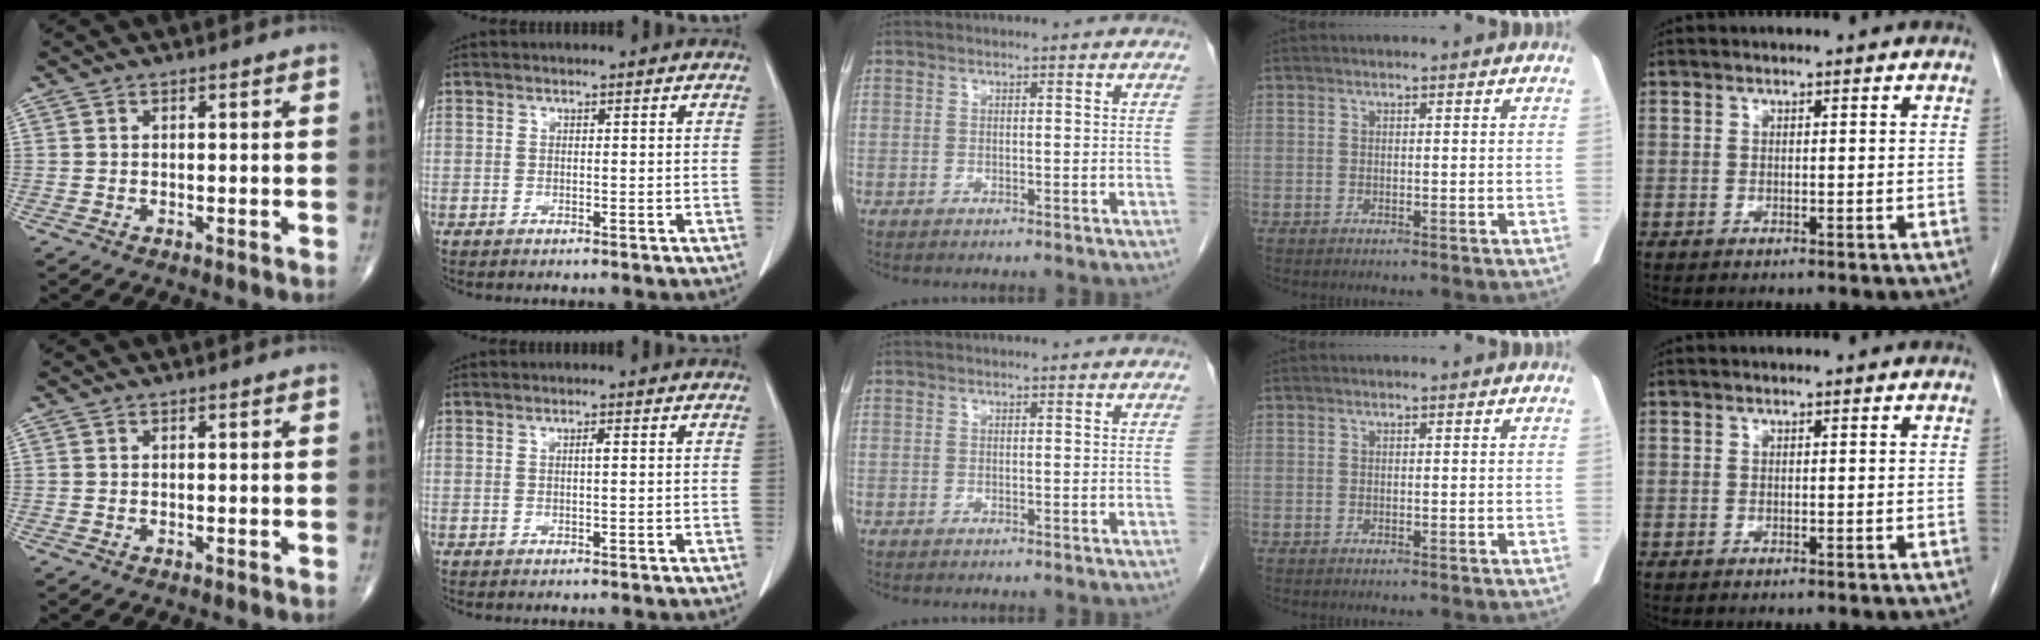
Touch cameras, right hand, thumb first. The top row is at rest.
{"index": {"total": 0.8, "force": [0.2, 0.1, 0.7], "torque": [-0.013, 0.002, 0.002]}}